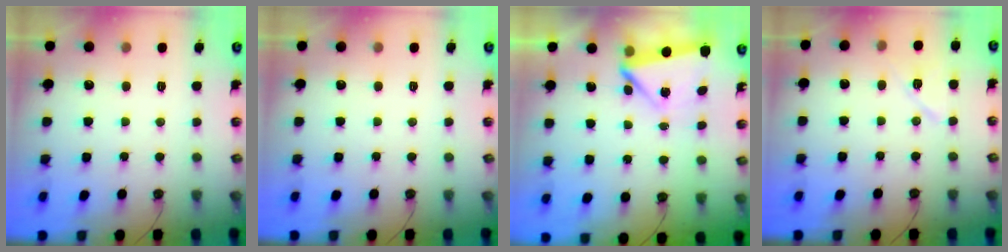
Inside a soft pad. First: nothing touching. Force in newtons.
{"total": 0.0}
{"total": 5.3, "press": 5.2, "slide": 0.8}
{"total": 8.8, "press": 5.2, "slide": 7.1}